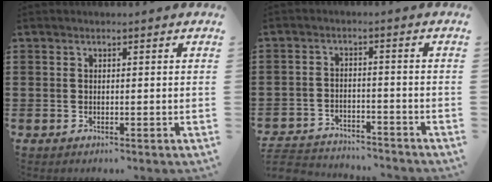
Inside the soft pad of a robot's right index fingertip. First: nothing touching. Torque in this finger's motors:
{"motor_torque": [-1.20, 0.94, -1.05, -0.21]}